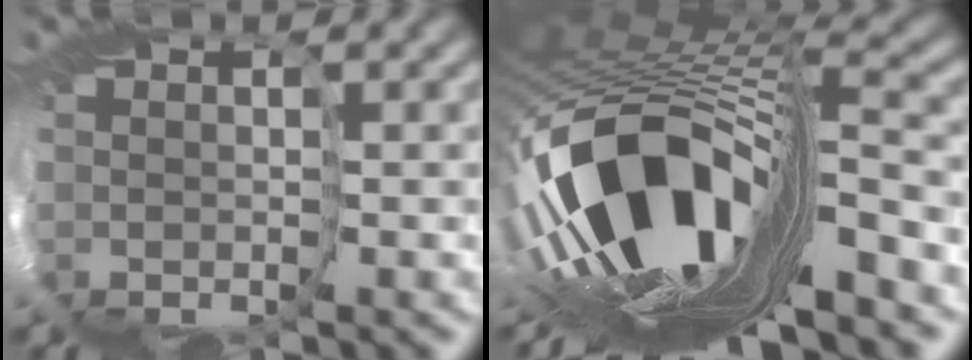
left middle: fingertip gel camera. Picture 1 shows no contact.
{"total": 12.7, "force": [-5.2, 3.3, 11.1], "torque": [-0.250, -0.017, -0.078]}